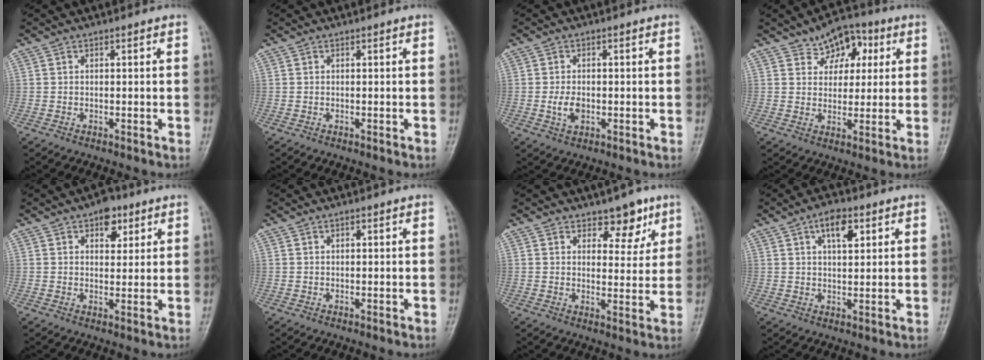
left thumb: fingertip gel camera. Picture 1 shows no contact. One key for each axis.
{"total": 0.0}
{"total": 3.4, "fx": -0.7, "fy": 2.2, "fz": 2.5, "tx": -0.042, "ty": -0.001, "tz": -0.011}
{"total": 8.8, "fx": 4.0, "fy": 6.1, "fz": 5.0, "tx": -0.026, "ty": -0.006, "tz": 0.053}
{"total": 5.5, "fx": 3.0, "fy": 3.3, "fz": 3.2, "tx": -0.017, "ty": -0.010, "tz": 0.038}
{"total": 0.6, "fx": 0.4, "fy": 0.3, "fz": 0.4, "tx": -0.005, "ty": -0.001, "tz": 0.006}
{"total": 5.9, "fx": 4.0, "fy": 3.3, "fz": 2.9, "tx": -0.005, "ty": -0.025, "tz": 0.056}
{"total": 5.9, "fx": 2.7, "fy": 2.7, "fz": 4.4, "tx": -0.062, "ty": -0.006, "tz": 0.042}